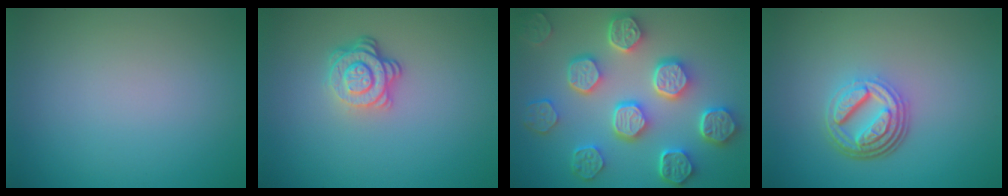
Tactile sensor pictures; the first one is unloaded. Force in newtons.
{"total": 3.5, "press": 2.8, "slide": 2.2}
{"total": 8.3, "press": 6.5, "slide": 5.2}
{"total": 4.9, "press": 3.6, "slide": 3.4}